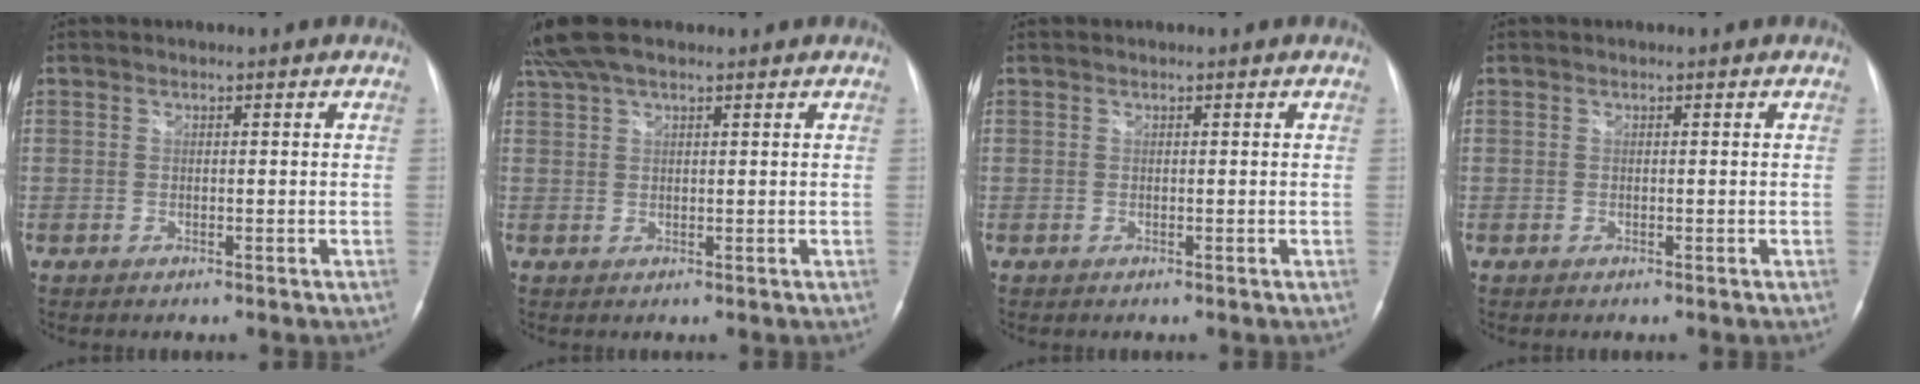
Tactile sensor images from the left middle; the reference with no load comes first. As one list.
[{"total": 7.1, "force": [5.4, 2.0, 4.2], "torque": [-0.090, 0.038, 0.103]}, {"total": 0.0}, {"total": 0.0}]